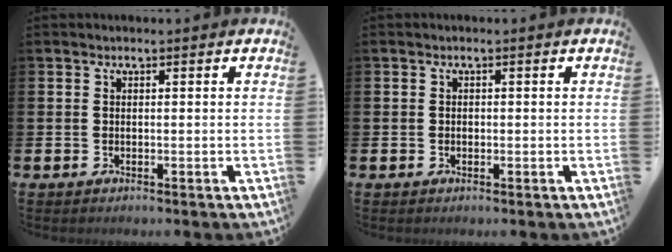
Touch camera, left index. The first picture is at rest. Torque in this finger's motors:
{"motor_torque": [-0.09, 0.03, -0.02, -0.01]}